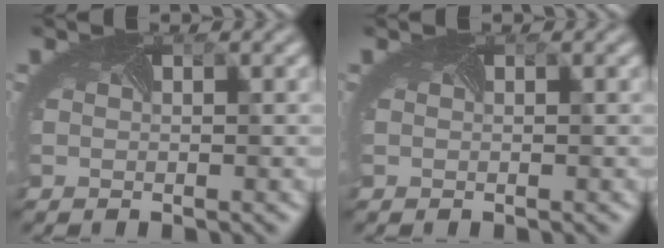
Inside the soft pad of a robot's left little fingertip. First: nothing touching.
{"total": 0.0}